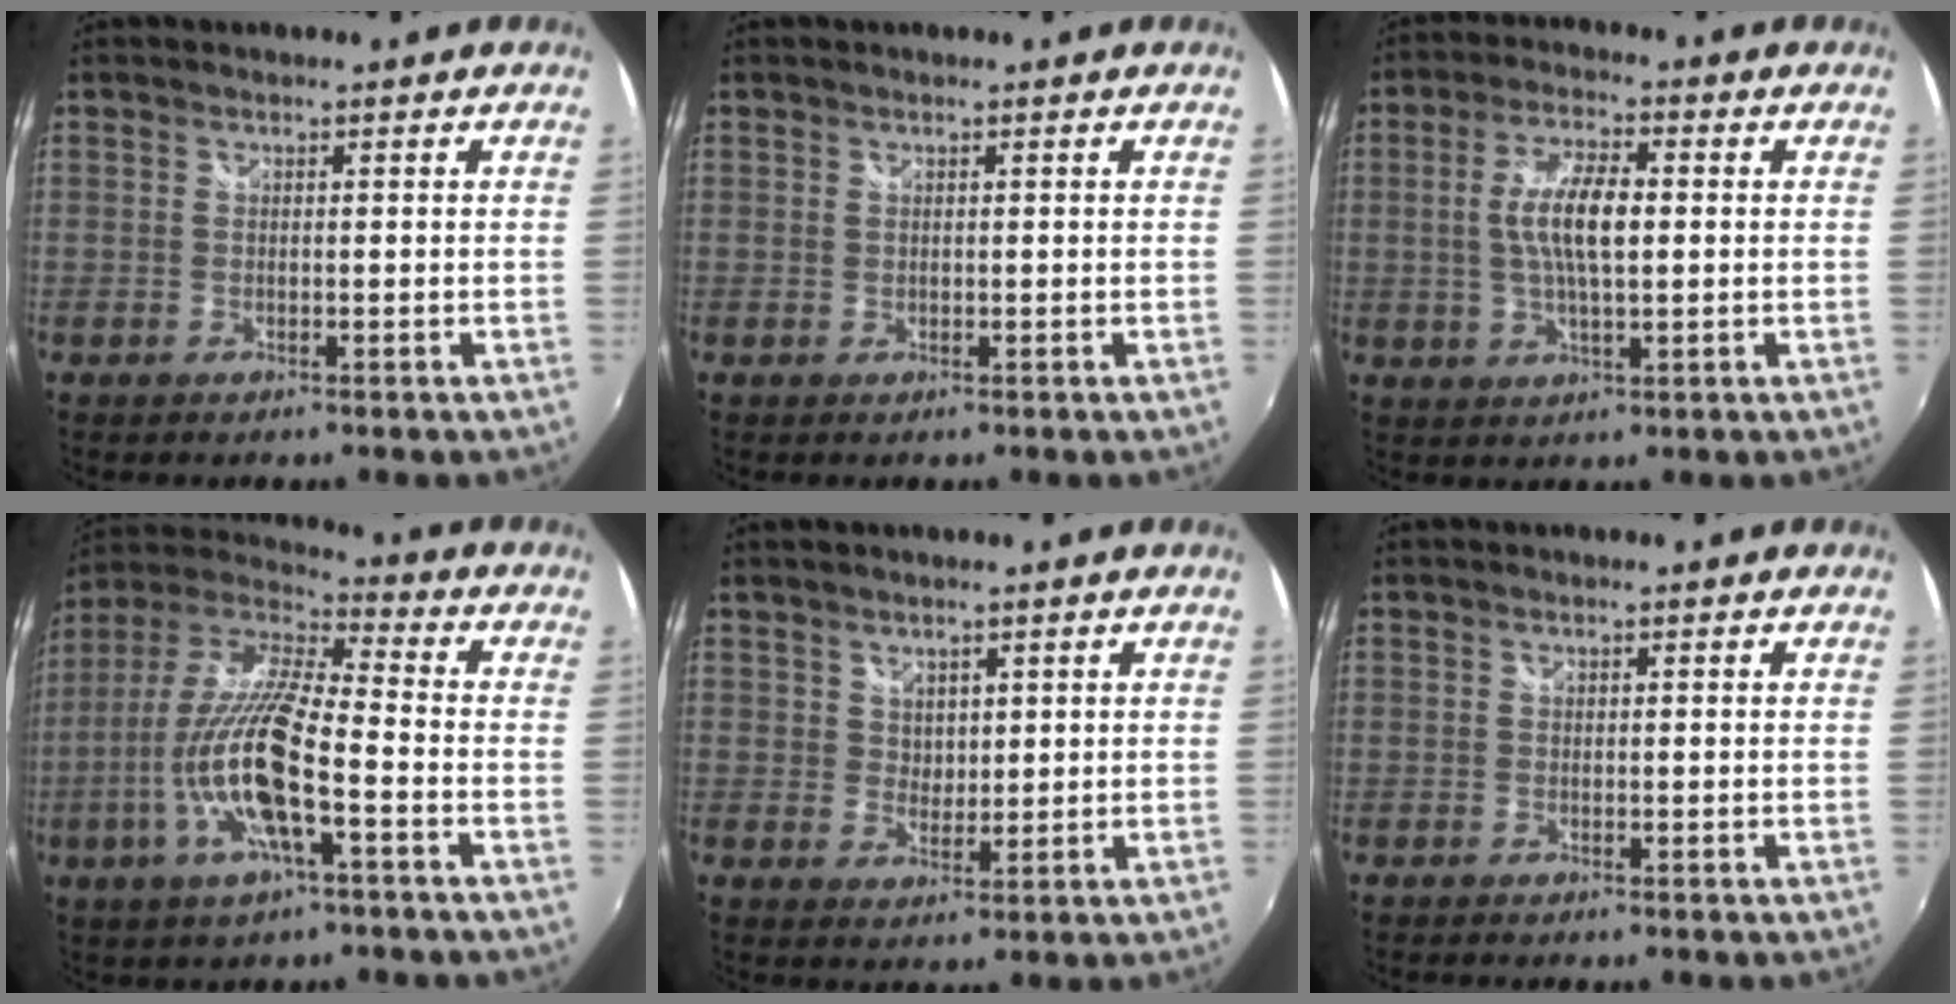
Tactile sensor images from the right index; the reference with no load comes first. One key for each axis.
{"total": 0.0}
{"total": 8.4, "fx": 0.4, "fy": 2.8, "fz": 8.0, "tx": -0.154, "ty": 0.006, "tz": 0.008}
{"total": 17.3, "fx": -5.7, "fy": 3.8, "fz": 16.0, "tx": -0.316, "ty": -0.016, "tz": -0.114}
{"total": 2.7, "fx": 1.5, "fy": 2.1, "fz": 0.5, "tx": -0.001, "ty": 0.002, "tz": 0.027}
{"total": 0.0}